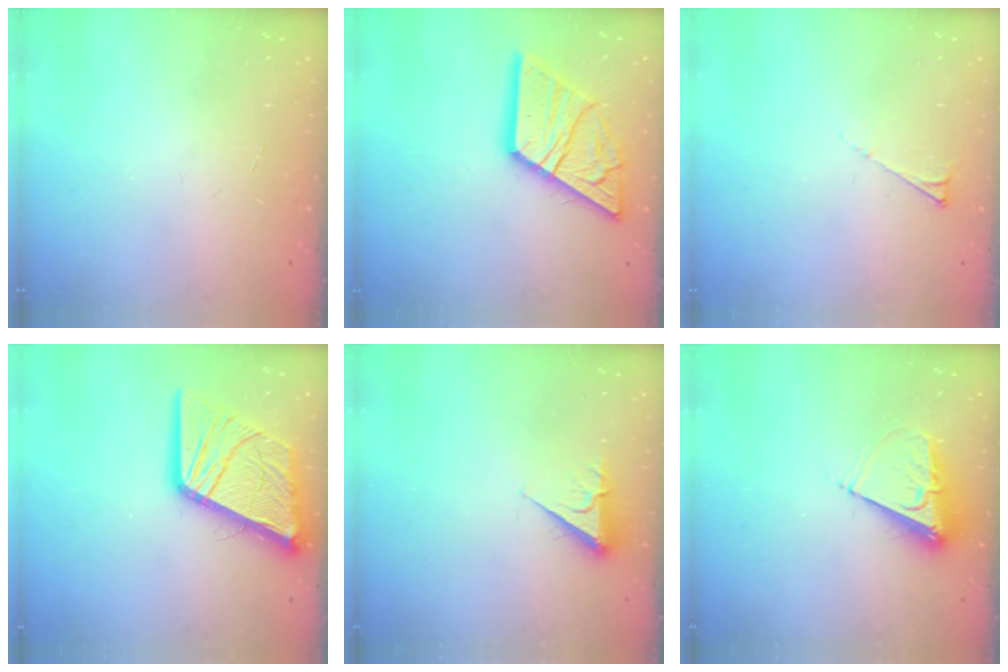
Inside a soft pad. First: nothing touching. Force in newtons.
{"total": 18.9, "press": 18.8, "slide": 1.6}
{"total": 3.7, "press": 3.6, "slide": 0.6}
{"total": 19.1, "press": 19.0, "slide": 2.4}
{"total": 4.4, "press": 4.3, "slide": 0.8}
{"total": 8.7, "press": 8.6, "slide": 0.7}